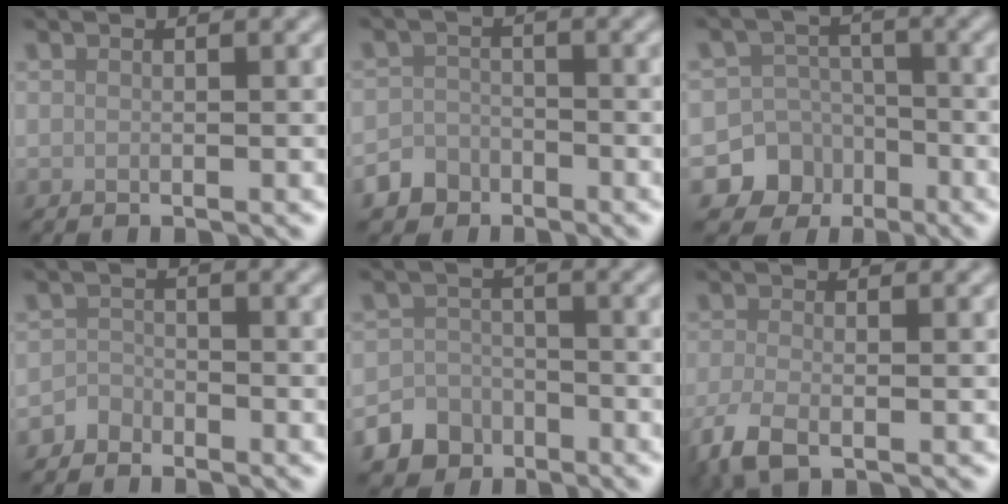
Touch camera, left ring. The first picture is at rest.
{"total": 3.2, "force": [-2.3, 2.2, 0.2], "torque": [0.011, 0.000, -0.043]}
{"total": 7.6, "force": [-3.8, 6.6, 0.7], "torque": [0.005, -0.015, -0.089]}
{"total": 1.5, "force": [-1.3, 0.8, -0.2], "torque": [0.008, 0.010, -0.025]}
{"total": 6.7, "force": [-4.5, 4.9, 0.5], "torque": [0.013, -0.018, -0.089]}
{"total": 3.3, "force": [-1.8, 1.3, 2.4], "torque": [-0.061, -0.010, -0.044]}